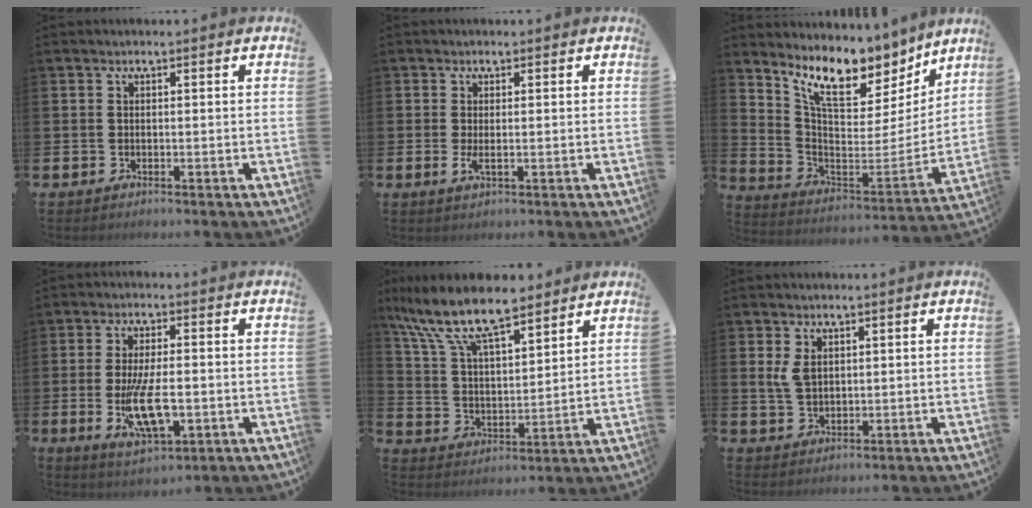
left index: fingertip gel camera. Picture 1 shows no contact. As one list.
[{"total": 1.4, "force": [0.1, 0.3, 1.4], "torque": [-0.030, -0.001, 0.003]}, {"total": 11.8, "force": [9.8, 4.2, 4.9], "torque": [-0.126, -0.071, 0.173]}, {"total": 8.0, "force": [-1.1, 3.2, 7.2], "torque": [-0.131, -0.009, -0.021]}, {"total": 11.0, "force": [9.1, 3.3, 5.2], "torque": [-0.145, -0.042, 0.163]}, {"total": 3.4, "force": [1.6, 1.9, 2.3], "torque": [-0.043, 0.004, 0.027]}]